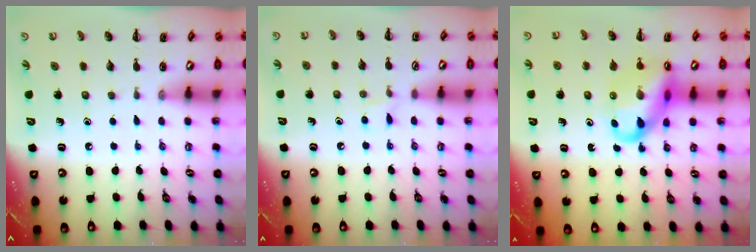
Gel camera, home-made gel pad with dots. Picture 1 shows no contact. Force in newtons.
{"total": 4.7, "press": 4.4, "slide": 1.6}
{"total": 16.7, "press": 16.3, "slide": 3.4}